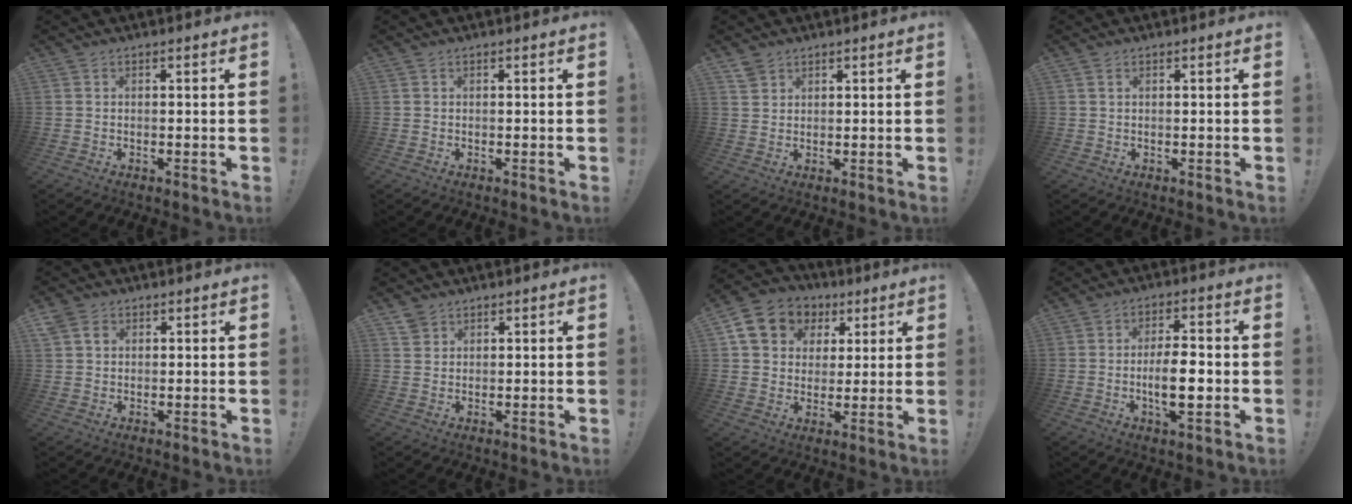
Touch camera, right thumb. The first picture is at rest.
{"total": 0.0}
{"total": 2.9, "force": [2.3, 1.7, 0.5], "torque": [-0.003, -0.012, 0.043]}
{"total": 0.9, "force": [0.5, 0.4, 0.6], "torque": [-0.014, 0.001, 0.010]}
{"total": 4.1, "force": [1.5, 3.4, 1.7], "torque": [-0.026, 0.003, 0.030]}
{"total": 2.9, "force": [2.2, 1.8, 0.4], "torque": [0.000, -0.009, 0.041]}
{"total": 13.0, "force": [5.0, 10.8, 5.2], "torque": [-0.070, -0.021, 0.103]}
{"total": 9.4, "force": [-2.2, 2.9, 8.7], "torque": [-0.157, -0.005, -0.044]}